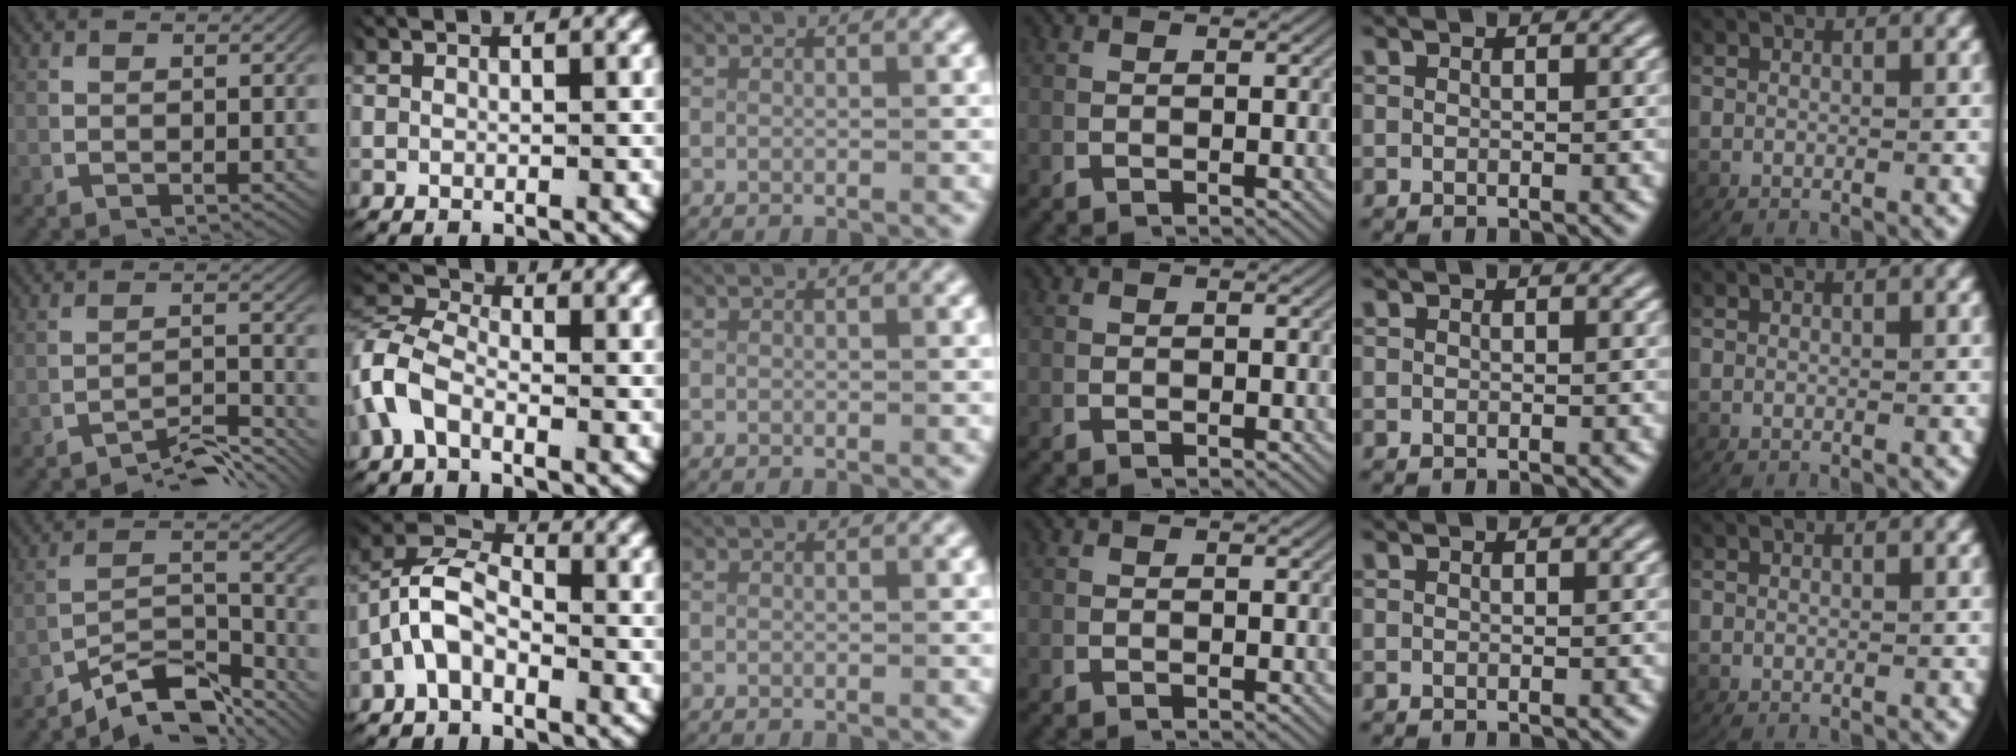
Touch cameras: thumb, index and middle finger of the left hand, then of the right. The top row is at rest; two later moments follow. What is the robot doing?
{"motion": "lift_and_place", "object": "key"}